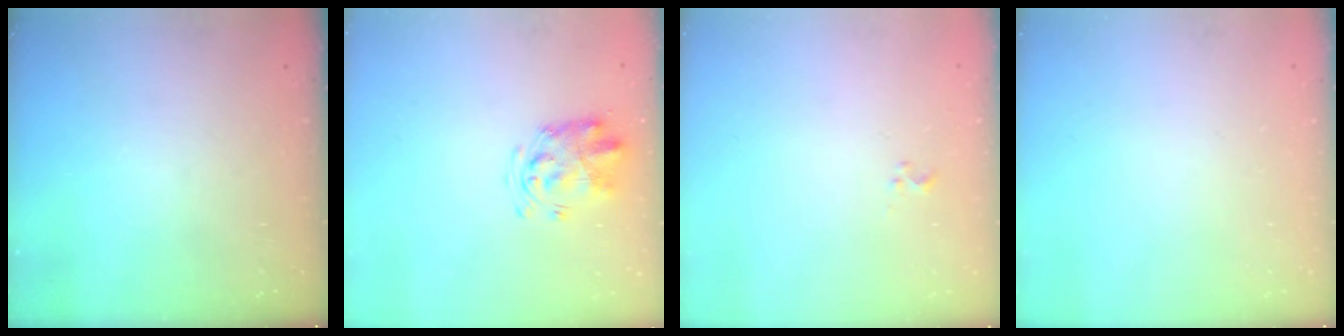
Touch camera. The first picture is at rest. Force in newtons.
{"total": 3.9, "press": 3.8, "slide": 0.8}
{"total": 0.0}
{"total": 0.0}